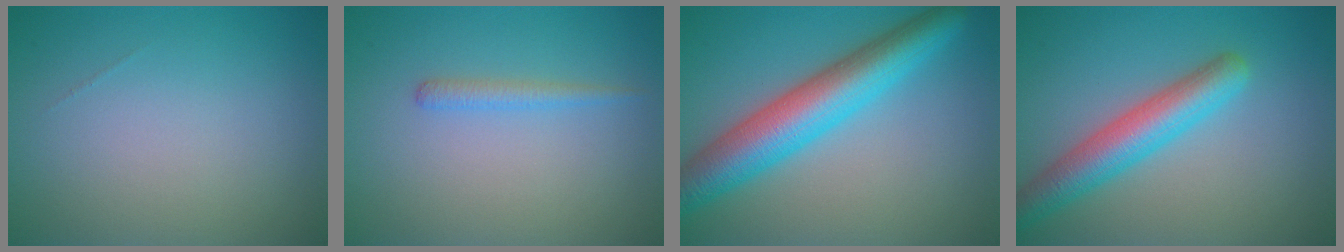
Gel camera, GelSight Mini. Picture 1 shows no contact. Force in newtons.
{"total": 1.3, "press": 1.3, "slide": 0.0}
{"total": 7.7, "press": 7.7, "slide": 0.2}
{"total": 5.2, "press": 5.2, "slide": 0.1}